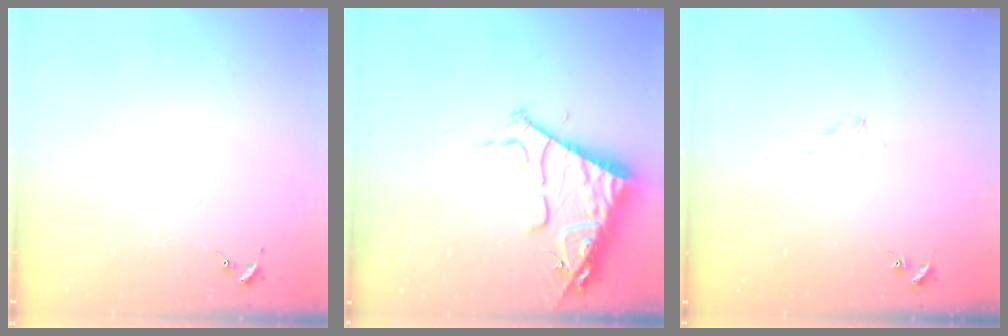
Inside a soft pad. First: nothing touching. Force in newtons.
{"total": 13.9, "press": 13.8, "slide": 1.7}
{"total": 5.3, "press": 5.1, "slide": 1.0}